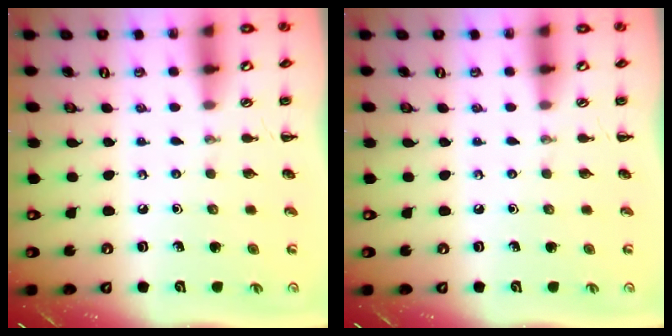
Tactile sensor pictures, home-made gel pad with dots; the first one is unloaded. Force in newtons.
{"total": 0.0}